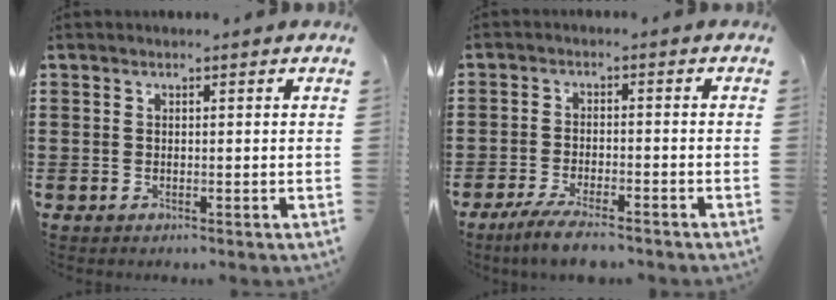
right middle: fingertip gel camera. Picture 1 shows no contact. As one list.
[{"total": 4.7, "force": [-4.1, 0.5, 2.3], "torque": [-0.053, -0.008, -0.078]}]